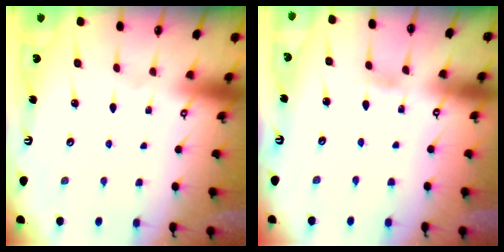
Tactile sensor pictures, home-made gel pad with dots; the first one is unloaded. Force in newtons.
{"total": 2.5, "press": 2.5, "slide": 0.3}